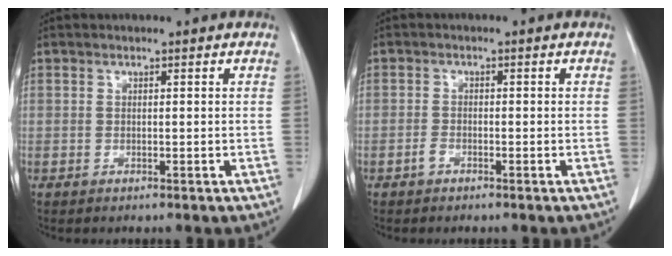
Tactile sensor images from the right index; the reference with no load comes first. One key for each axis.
{"total": 1.2, "fx": -0.8, "fy": 0.5, "fz": 0.6, "tx": -0.012, "ty": 0.002, "tz": -0.016}